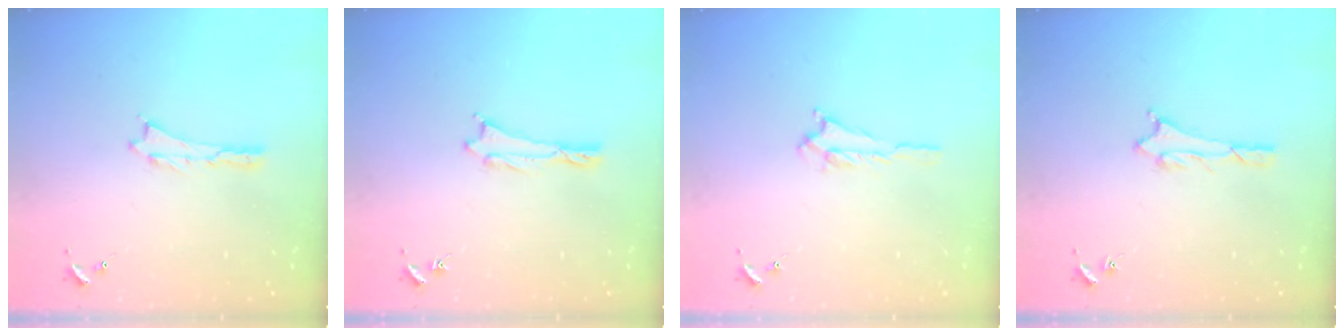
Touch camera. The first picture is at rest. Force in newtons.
{"total": 0.5, "press": 0.5, "slide": 0.2}
{"total": 0.7, "press": 0.7, "slide": 0.2}
{"total": 1.1, "press": 1.1, "slide": 0.1}